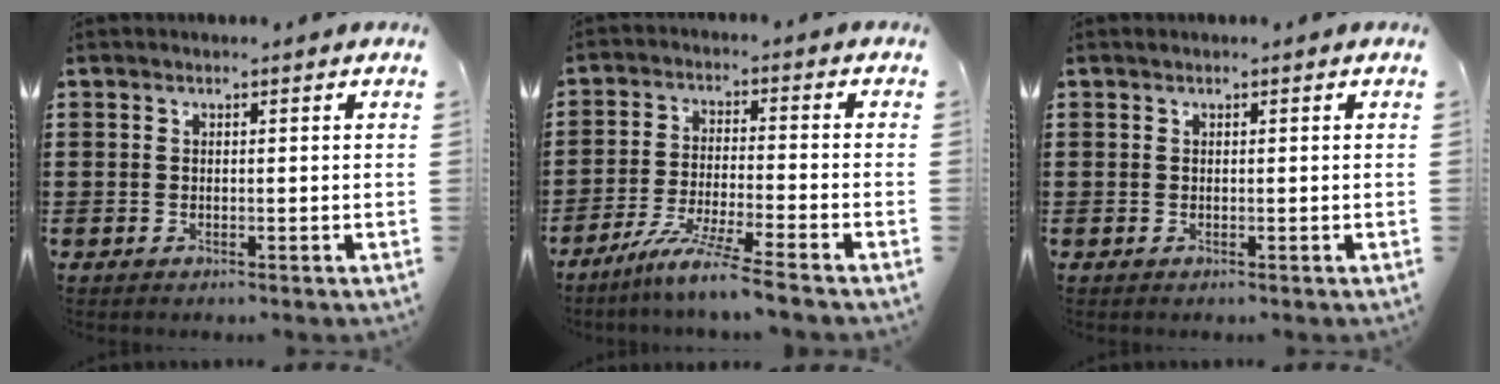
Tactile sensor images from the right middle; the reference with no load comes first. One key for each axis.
{"total": 6.8, "fx": -5.6, "fy": -0.7, "fz": 3.7, "tx": -0.077, "ty": -0.020, "tz": -0.108}
{"total": 0.0}